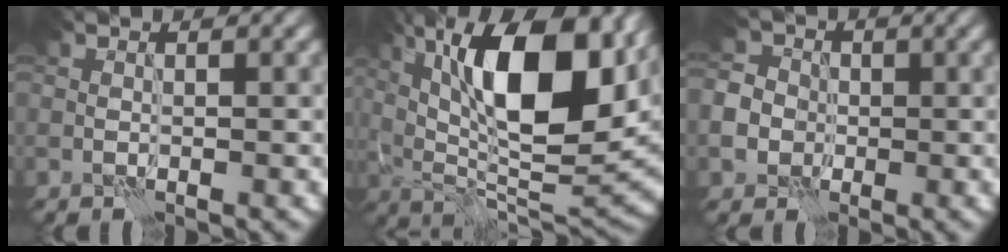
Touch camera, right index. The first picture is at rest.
{"total": 15.7, "force": [5.7, 6.1, 13.3], "torque": [-0.204, 0.005, 0.092]}
{"total": 5.9, "force": [-1.2, 5.3, 2.2], "torque": [-0.037, 0.007, -0.049]}